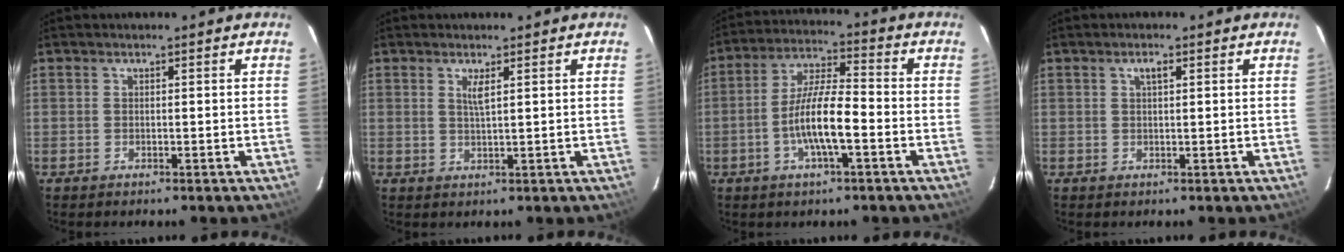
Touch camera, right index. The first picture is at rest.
{"total": 2.0, "force": [0.9, 0.1, 1.8], "torque": [-0.033, -0.002, 0.017]}
{"total": 9.7, "force": [-3.3, 1.9, 9.0], "torque": [-0.179, 0.004, -0.063]}
{"total": 1.4, "force": [0.6, 0.4, 1.2], "torque": [-0.021, 0.005, 0.009]}